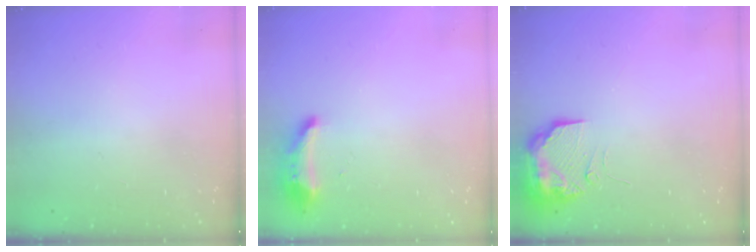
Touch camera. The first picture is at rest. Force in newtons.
{"total": 9.2, "press": 9.2, "slide": 0.7}
{"total": 10.3, "press": 10.2, "slide": 1.4}